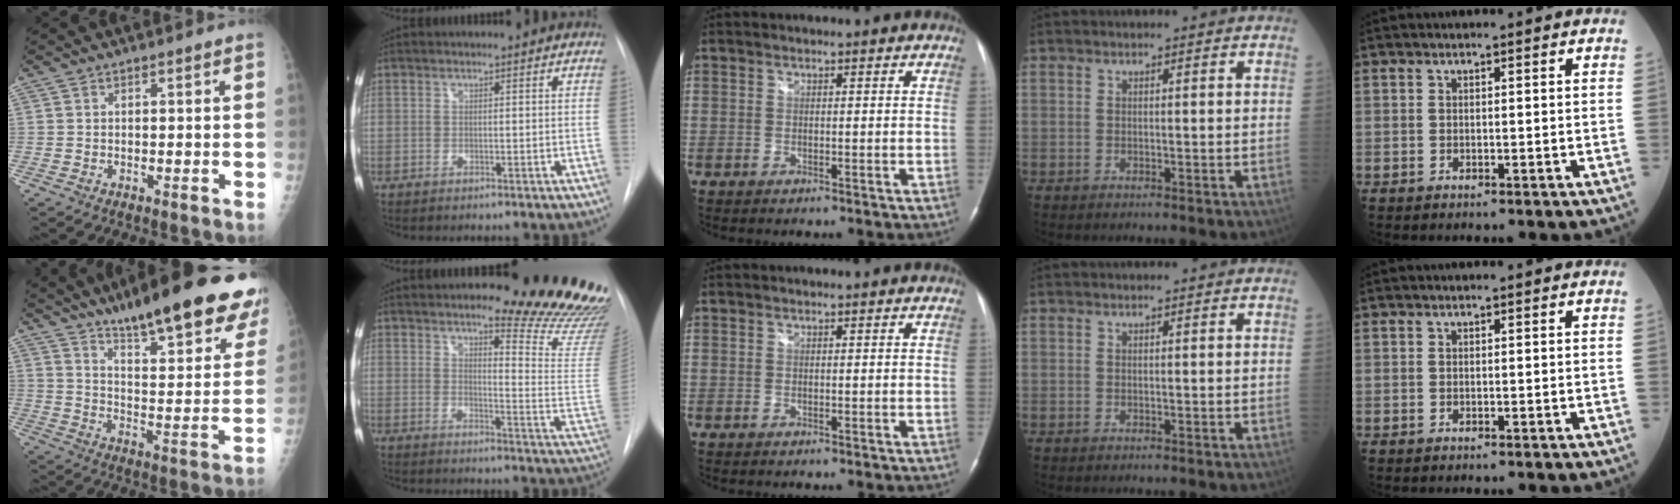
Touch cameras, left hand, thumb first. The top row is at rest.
{"thumb": {"total": 26.2, "force": [19.5, 5.6, 16.6], "torque": [-0.201, -0.082, 0.271]}, "index": {"total": 18.7, "force": [16.4, 1.5, 8.9], "torque": [-0.097, -0.116, 0.180]}}